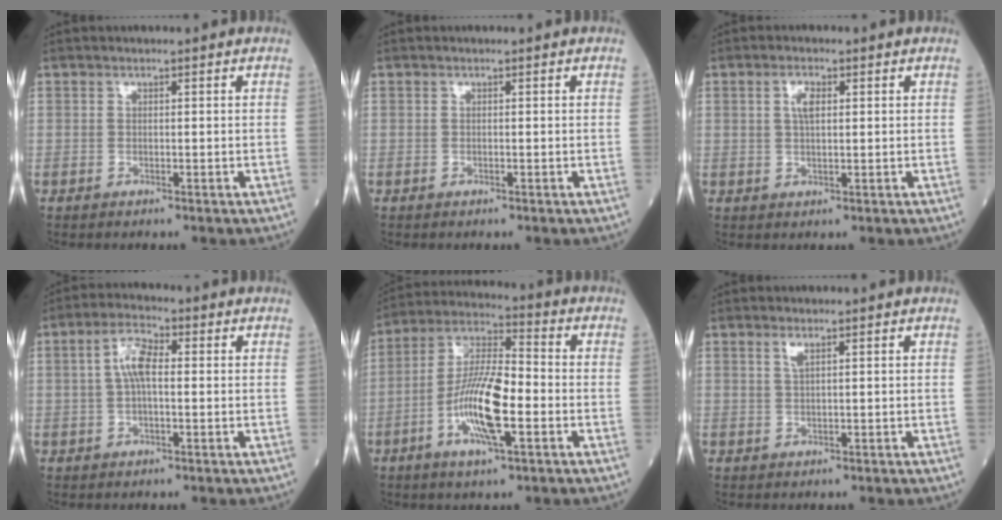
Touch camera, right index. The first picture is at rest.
{"total": 0.0}
{"total": 2.7, "force": [0.9, 0.9, 2.4], "torque": [-0.050, 0.004, 0.017]}
{"total": 5.1, "force": [0.6, 1.8, 4.8], "torque": [-0.098, 0.015, 0.009]}
{"total": 12.5, "force": [-3.5, 2.5, 11.7], "torque": [-0.229, 0.001, -0.068]}
{"total": 1.4, "force": [0.8, 0.1, 1.1], "torque": [-0.028, -0.001, 0.017]}